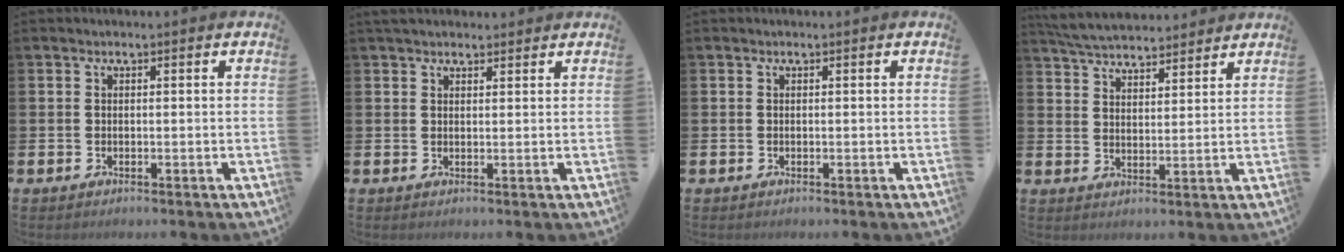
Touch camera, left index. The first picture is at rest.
{"total": 2.2, "force": [2.0, 0.8, 0.5], "torque": [-0.004, -0.001, 0.035]}
{"total": 0.0}
{"total": 5.6, "force": [5.5, 1.0, 0.8], "torque": [-0.035, -0.027, 0.100]}